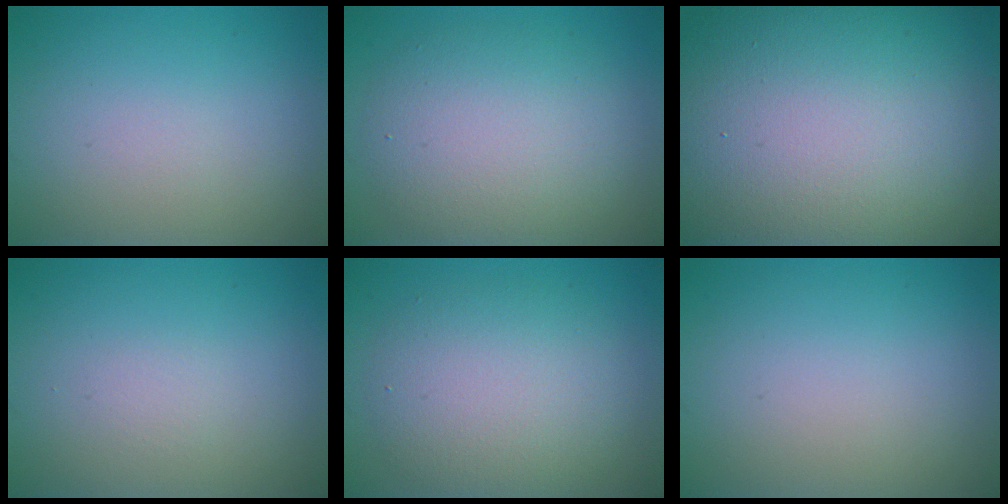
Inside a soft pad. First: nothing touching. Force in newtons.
{"total": 6.5, "press": 6.5, "slide": 0.2}
{"total": 22.9, "press": 22.9, "slide": 1.8}
{"total": 0.0}
{"total": 5.7, "press": 5.7, "slide": 0.3}
{"total": 0.0}